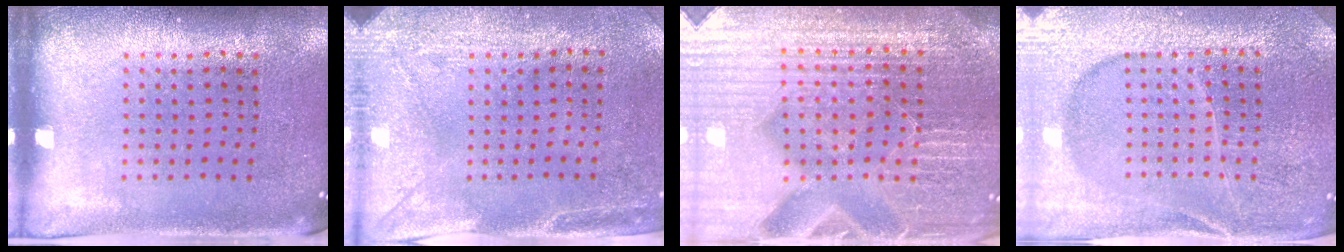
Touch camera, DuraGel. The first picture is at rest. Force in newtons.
{"total": 2.9, "press": 2.3, "slide": 1.8}
{"total": 5.8, "press": 5.3, "slide": 2.3}
{"total": 4.2, "press": 4.0, "slide": 1.2}